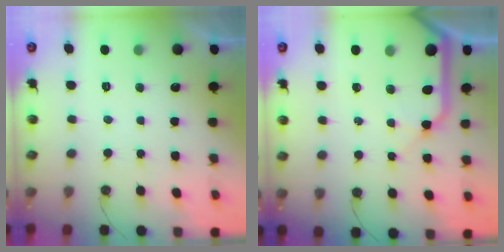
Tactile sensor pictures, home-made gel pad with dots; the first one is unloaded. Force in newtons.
{"total": 12.1, "press": 12.0, "slide": 1.4}